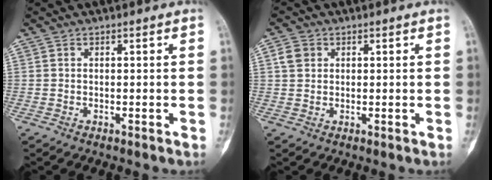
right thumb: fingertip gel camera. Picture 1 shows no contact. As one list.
[{"total": 3.1, "force": [1.0, 2.6, 1.3], "torque": [-0.016, 0.001, 0.019]}]